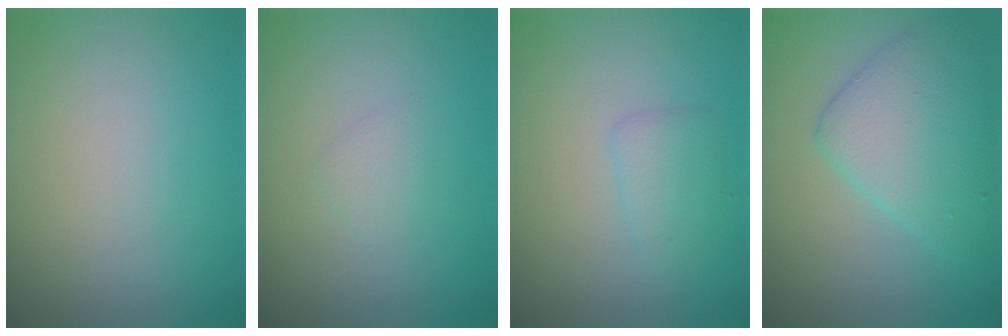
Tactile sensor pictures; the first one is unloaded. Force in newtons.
{"total": 0.9, "press": 0.9, "slide": 0.1}
{"total": 1.6, "press": 1.6, "slide": 0.1}
{"total": 5.4, "press": 5.4, "slide": 0.2}